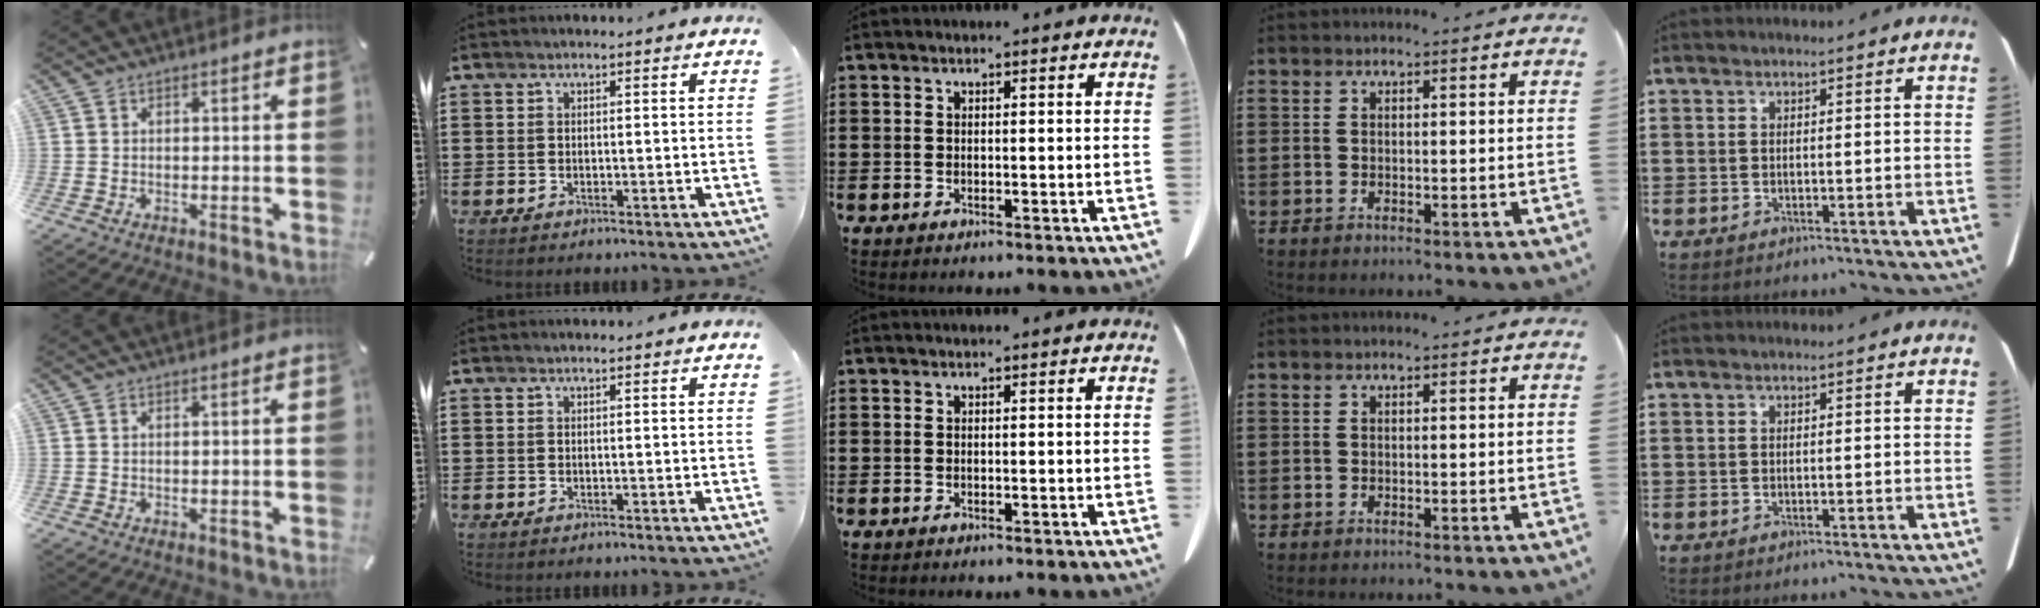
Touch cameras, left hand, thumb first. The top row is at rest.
{}